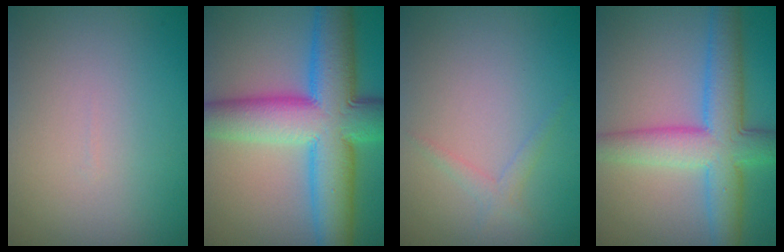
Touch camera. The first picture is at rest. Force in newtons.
{"total": 12.3, "press": 12.3, "slide": 0.2}
{"total": 1.1, "press": 1.1, "slide": 0.0}
{"total": 7.3, "press": 7.3, "slide": 0.1}